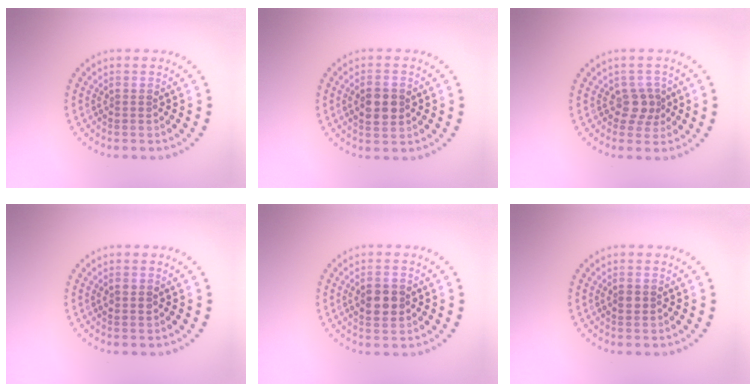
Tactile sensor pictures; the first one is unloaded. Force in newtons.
{"total": 2.9, "press": 2.9, "slide": 0.1}
{"total": 2.2, "press": 1.6, "slide": 1.4}
{"total": 0.9, "press": 0.9, "slide": 0.1}
{"total": 3.0, "press": 3.0, "slide": 0.1}
{"total": 1.1, "press": 1.1, "slide": 0.1}